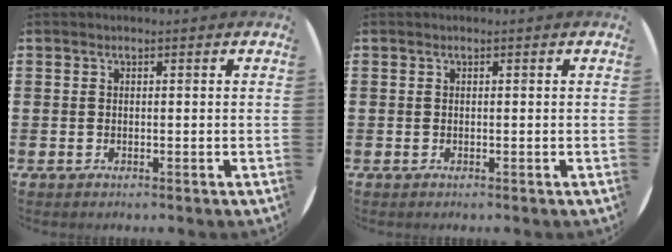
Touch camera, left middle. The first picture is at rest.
{"total": 0.0}